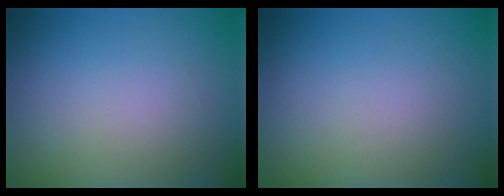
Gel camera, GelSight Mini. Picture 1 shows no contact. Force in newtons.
{"total": 0.0}